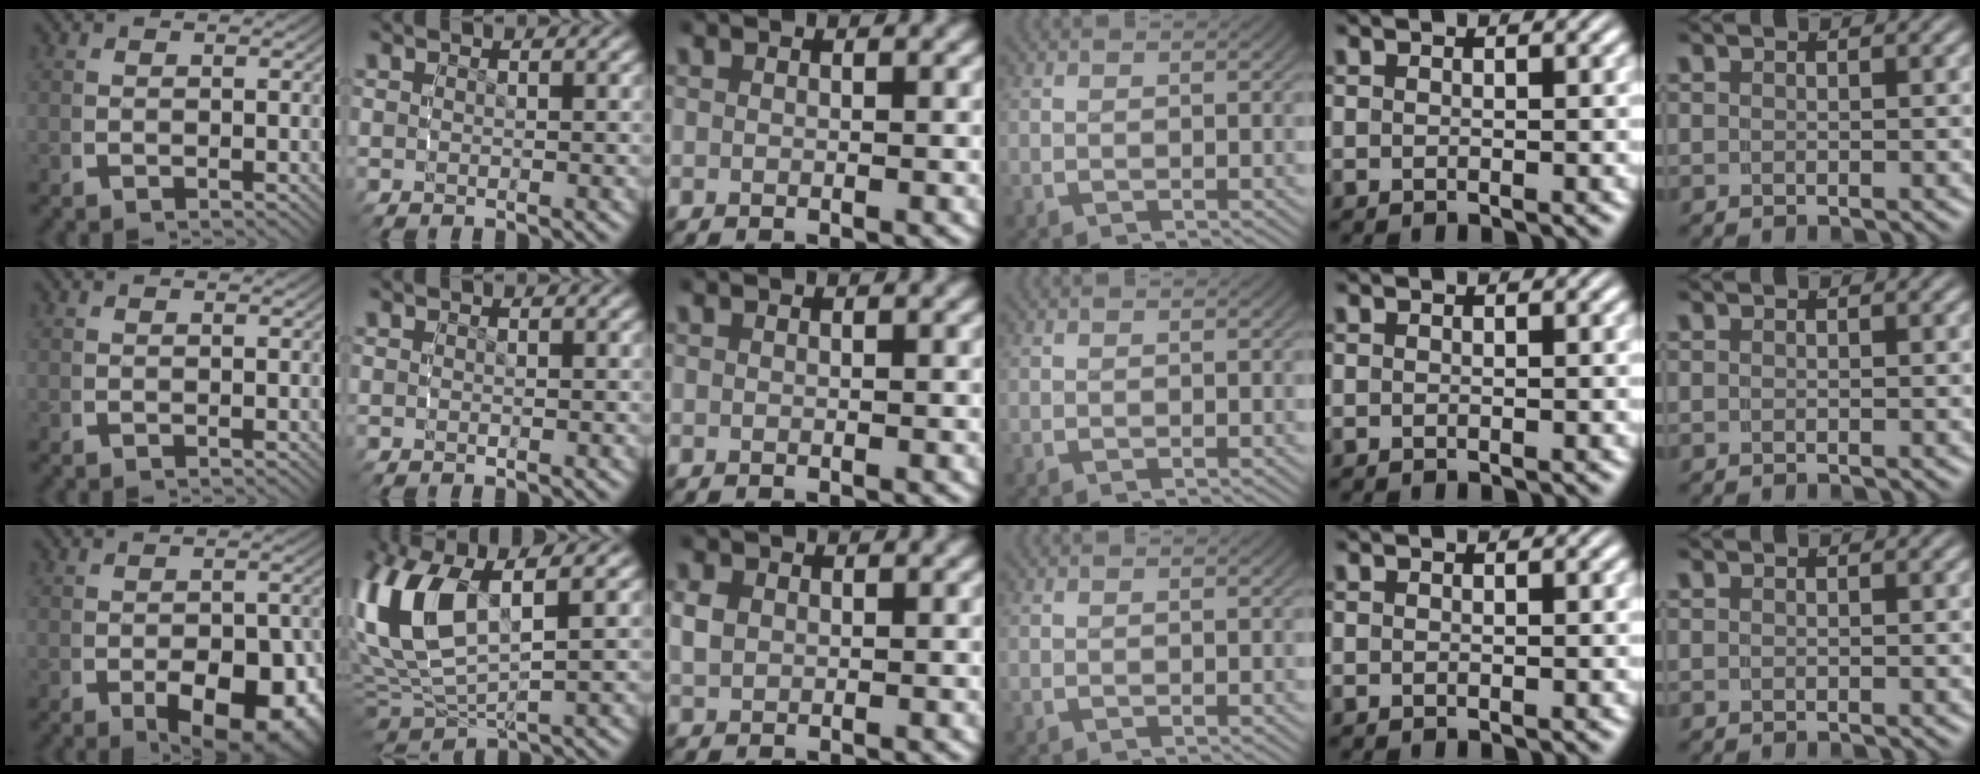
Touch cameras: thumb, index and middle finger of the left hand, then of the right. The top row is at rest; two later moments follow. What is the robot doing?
{"motion": "grasp_and_lifting", "object": "bowl"}